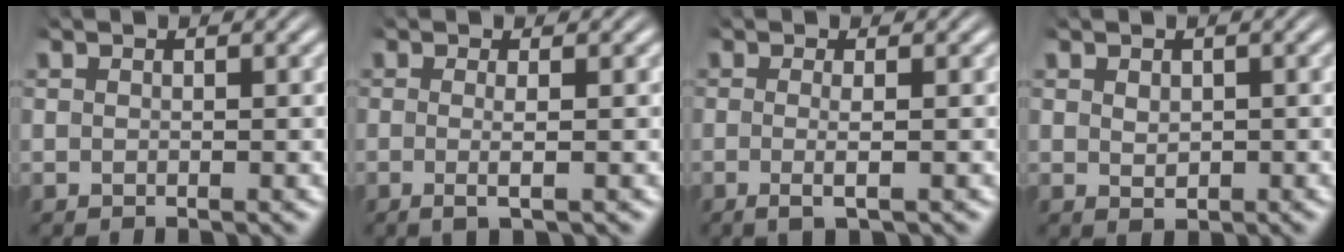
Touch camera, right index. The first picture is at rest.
{"total": 1.8, "force": [-0.8, -0.2, 1.6], "torque": [-0.041, -0.010, -0.010]}
{"total": 2.0, "force": [-1.0, 0.0, 1.7], "torque": [-0.045, -0.012, -0.013]}
{"total": 1.0, "force": [-0.1, 0.5, 0.9], "torque": [-0.009, -0.011, 0.010]}